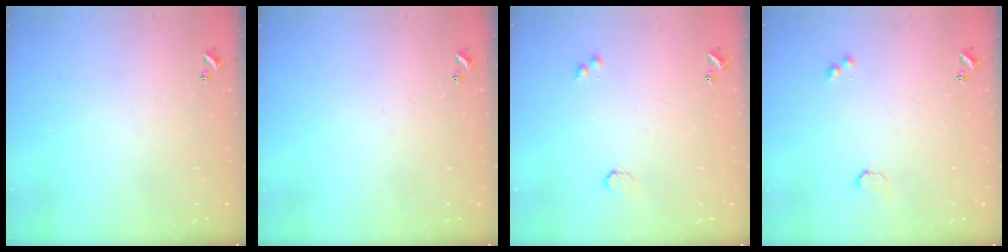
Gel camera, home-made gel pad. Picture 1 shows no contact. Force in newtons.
{"total": 0.0}
{"total": 2.9, "press": 2.9, "slide": 0.5}
{"total": 2.9, "press": 2.9, "slide": 0.5}